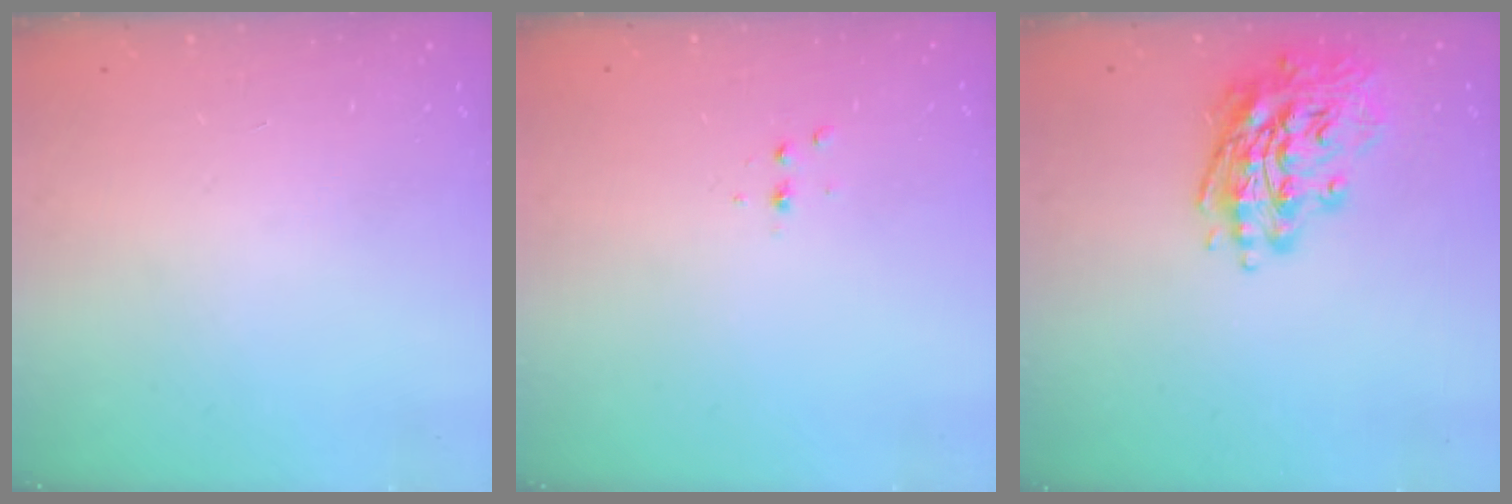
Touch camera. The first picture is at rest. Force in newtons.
{"total": 2.3, "press": 2.3, "slide": 0.3}
{"total": 16.2, "press": 16.0, "slide": 2.6}